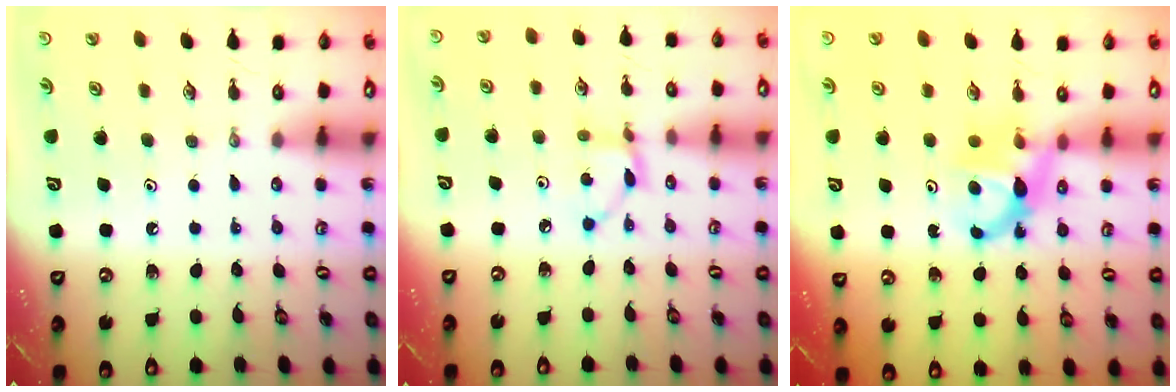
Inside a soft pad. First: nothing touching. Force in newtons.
{"total": 4.4, "press": 4.4, "slide": 0.2}
{"total": 6.9, "press": 6.9, "slide": 0.3}